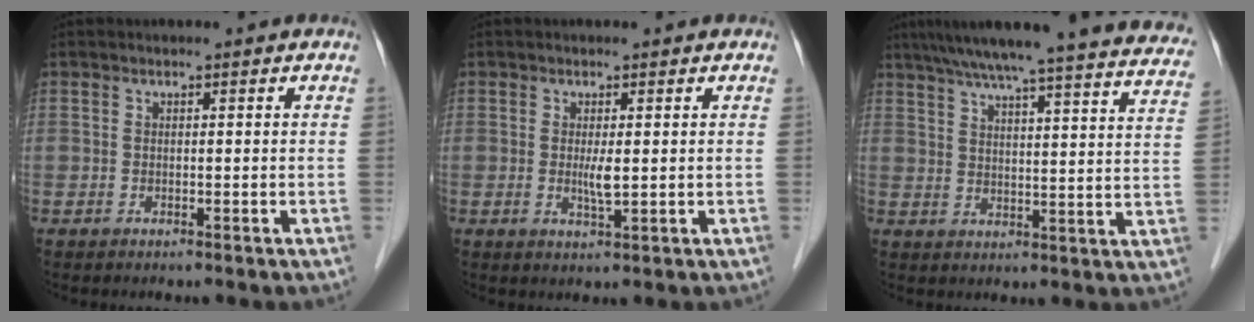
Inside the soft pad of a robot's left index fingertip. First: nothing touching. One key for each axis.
{"total": 2.3, "fx": 0.2, "fy": 0.2, "fz": 2.3, "tx": -0.046, "ty": -0.006, "tz": 0.005}
{"total": 29.2, "fx": 26.2, "fy": 1.6, "fz": 12.9, "tx": -0.197, "ty": -0.040, "tz": 0.318}